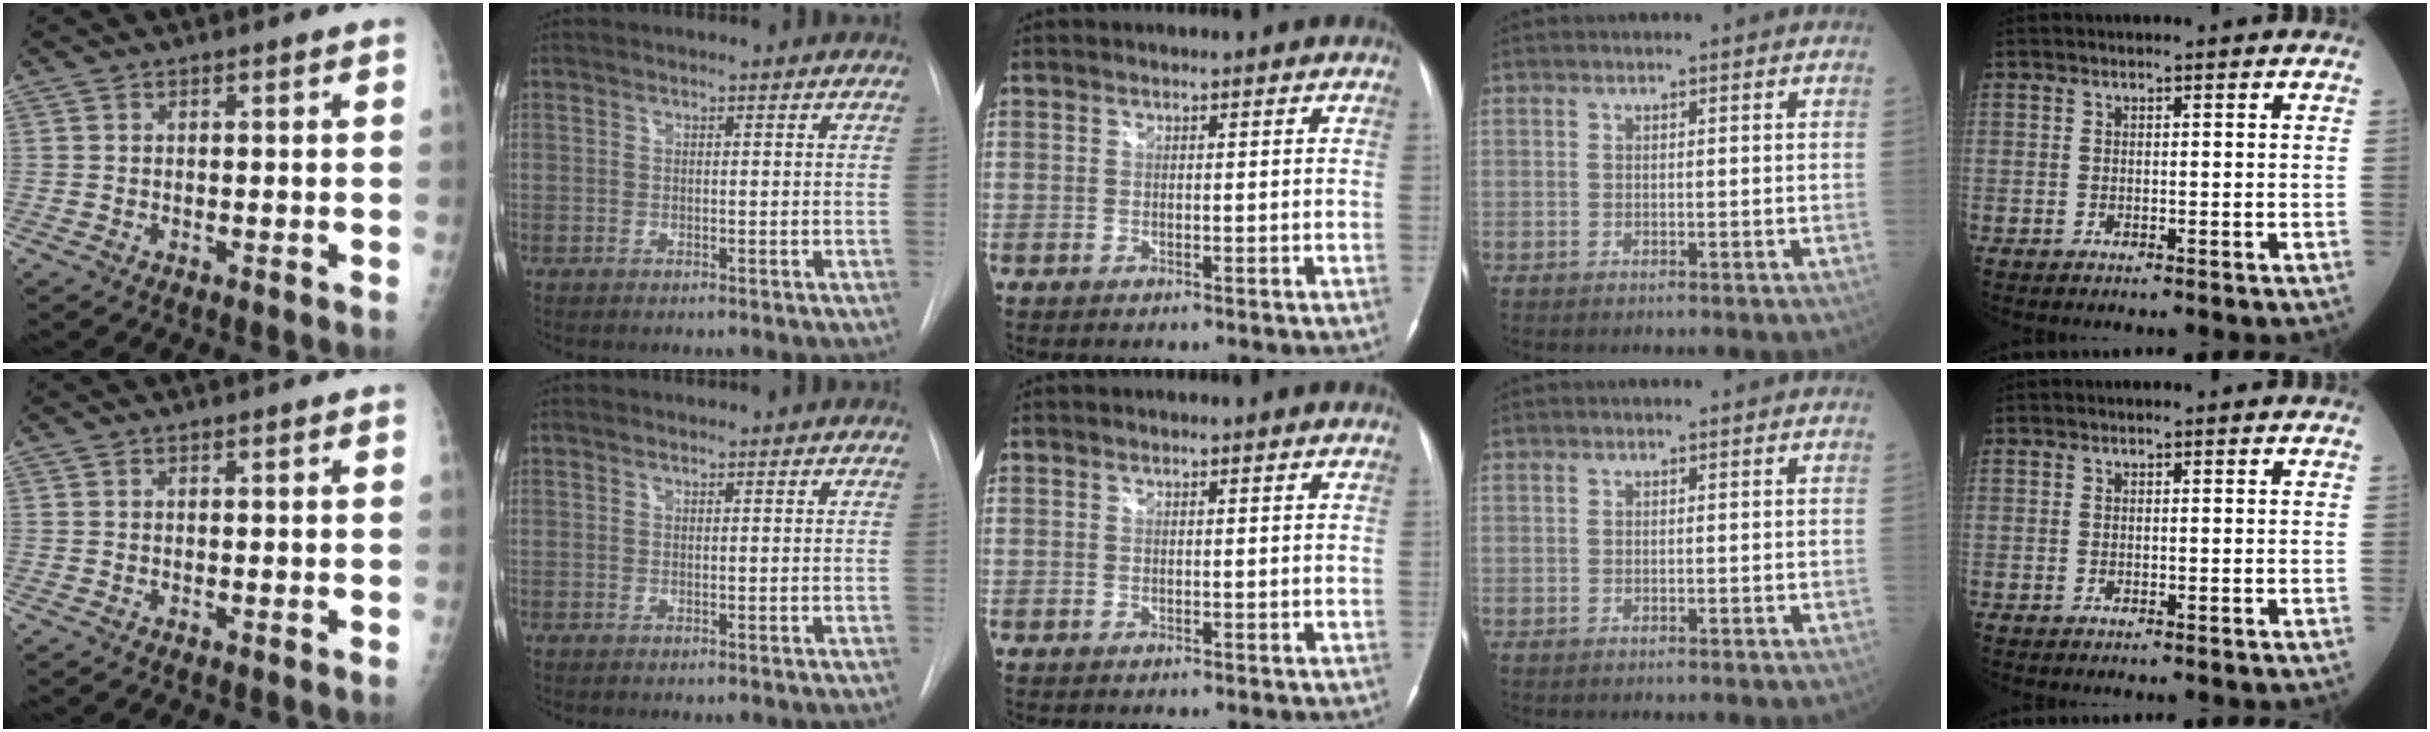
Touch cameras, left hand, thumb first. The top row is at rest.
{}